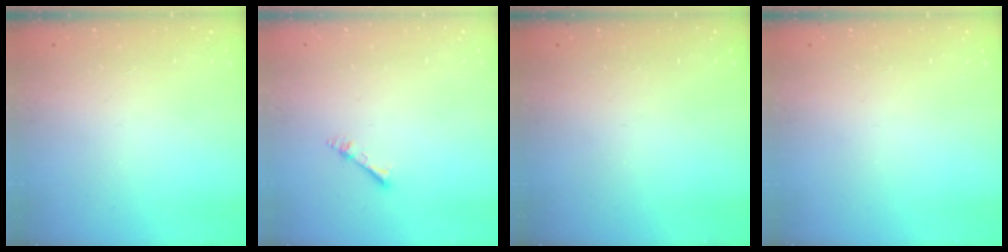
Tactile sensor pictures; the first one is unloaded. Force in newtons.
{"total": 3.7, "press": 3.7, "slide": 0.5}
{"total": 0.0}
{"total": 0.0}